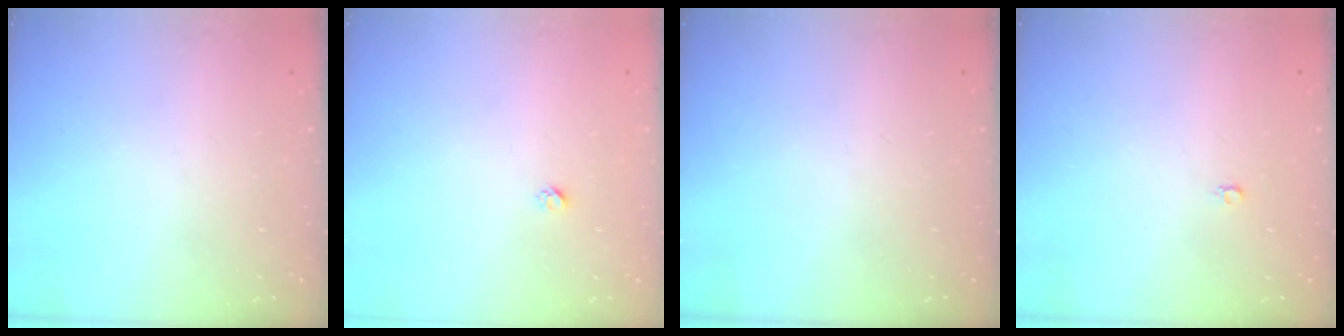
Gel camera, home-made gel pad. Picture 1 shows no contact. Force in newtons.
{"total": 1.9, "press": 1.9, "slide": 0.1}
{"total": 0.0}
{"total": 2.2, "press": 2.2, "slide": 0.2}